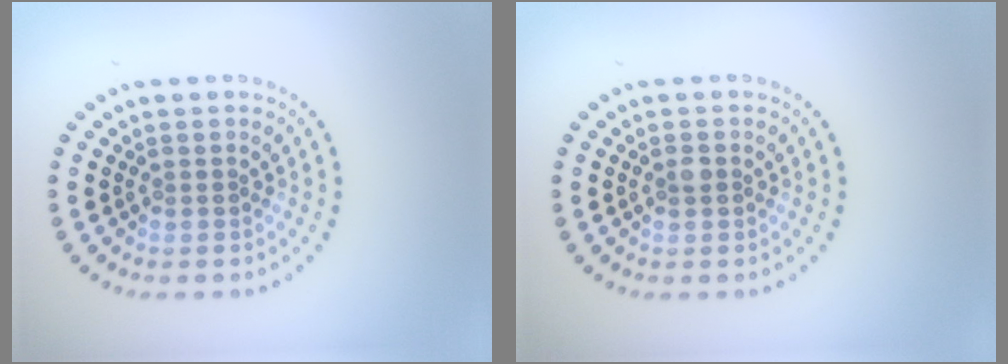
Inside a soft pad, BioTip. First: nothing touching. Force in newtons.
{"total": 0.9, "press": 0.9, "slide": 0.2}